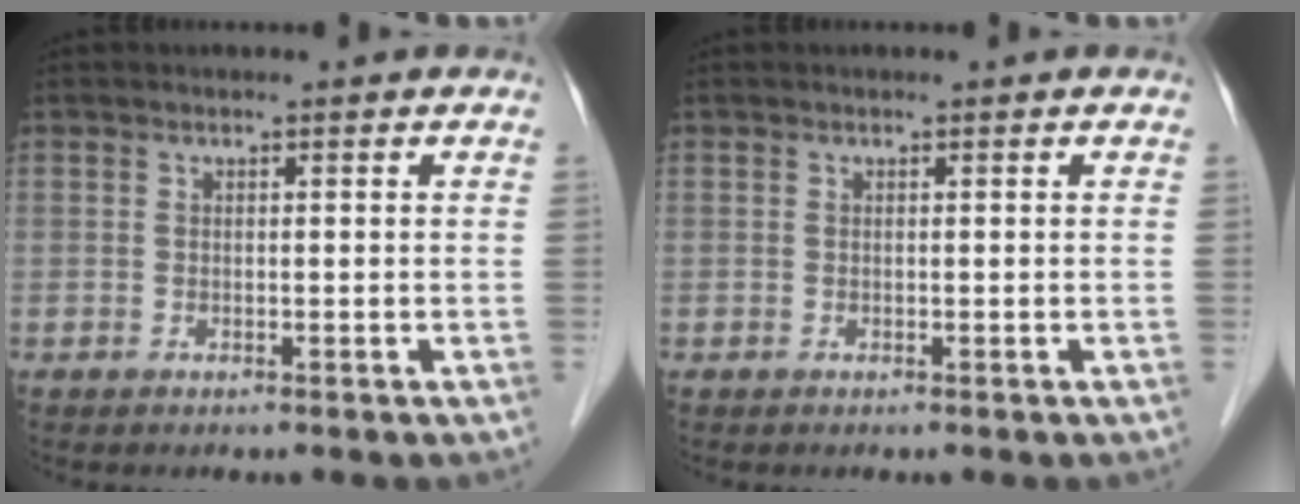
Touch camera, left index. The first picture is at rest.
{"total": 0.0}